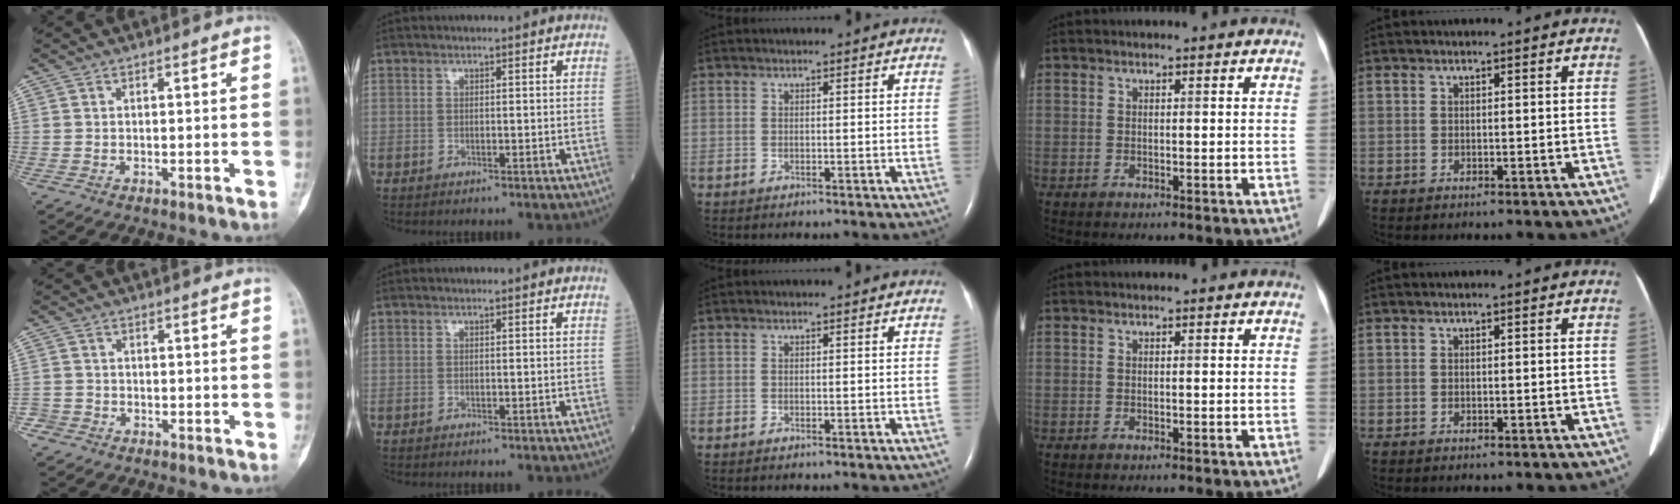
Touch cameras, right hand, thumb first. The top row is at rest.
{"thumb": {"total": 2.0, "force": [-1.3, 1.5, -0.3], "torque": [0.013, 0.007, -0.031]}}